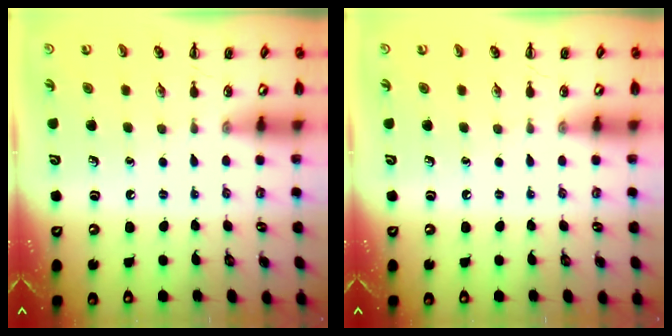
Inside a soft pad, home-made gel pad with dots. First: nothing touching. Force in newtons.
{"total": 0.0}